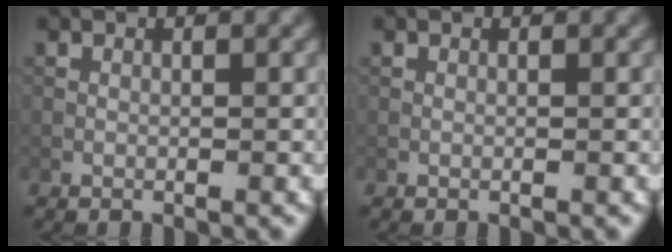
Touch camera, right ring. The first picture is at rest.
{"total": 0.0}